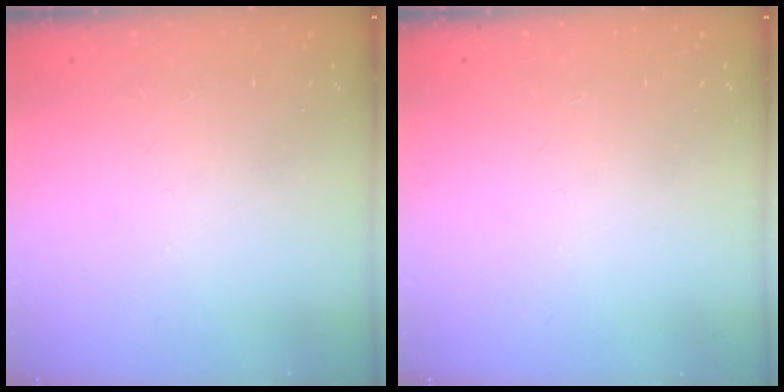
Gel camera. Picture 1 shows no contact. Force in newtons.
{"total": 0.0}